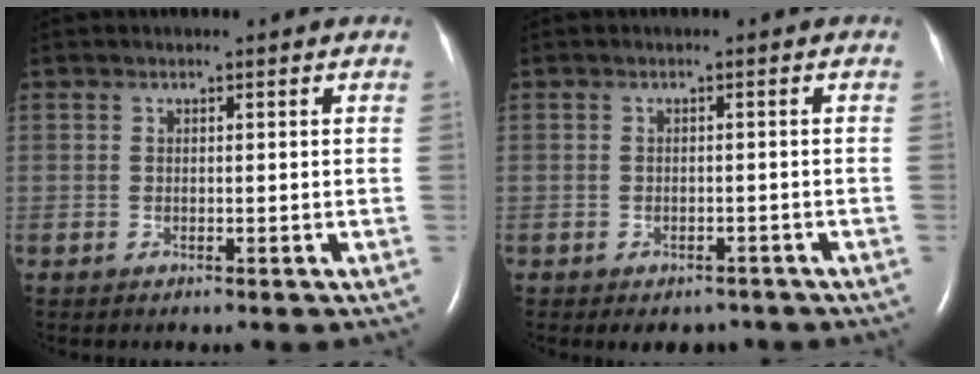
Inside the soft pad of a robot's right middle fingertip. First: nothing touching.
{"total": 4.1, "force": [-3.3, 2.1, 1.0], "torque": [-0.007, 0.006, -0.039]}